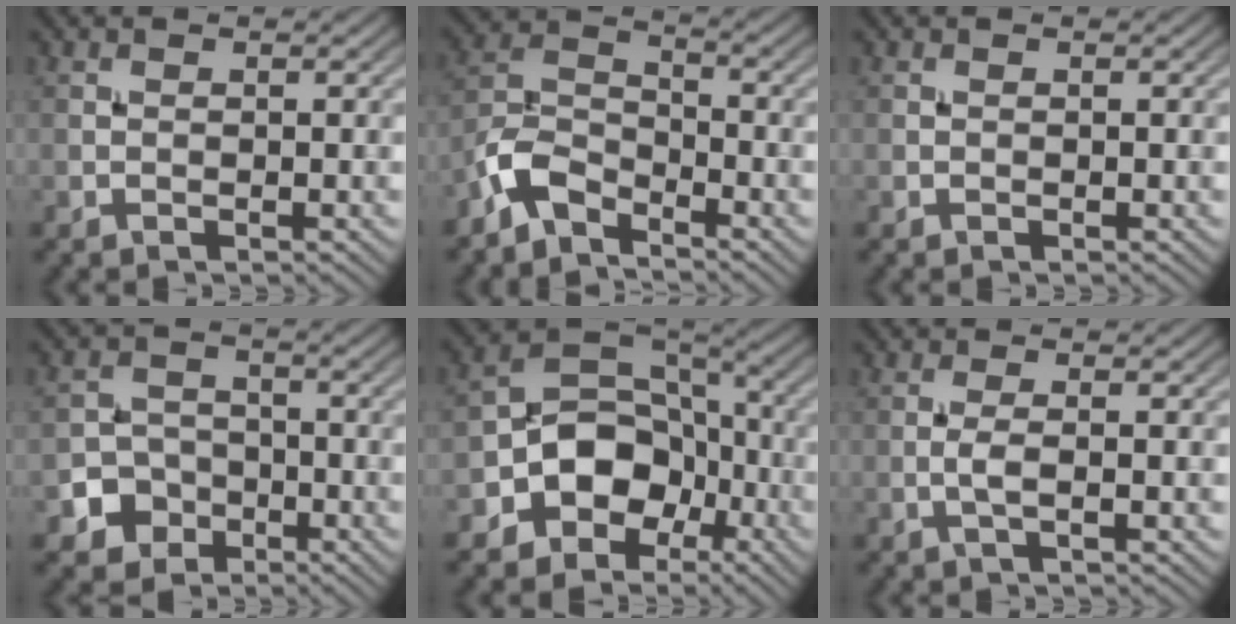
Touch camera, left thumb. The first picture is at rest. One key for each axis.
{"total": 5.9, "fx": -4.4, "fy": 2.5, "fz": 3.0, "tx": -0.065, "ty": 0.003, "tz": -0.107}
{"total": 0.0}
{"total": 4.4, "fx": -2.3, "fy": 3.5, "fz": 1.2, "tx": -0.014, "ty": -0.003, "tz": -0.050}
{"total": 10.9, "fx": -4.4, "fy": 8.0, "fz": 5.9, "tx": -0.103, "ty": -0.008, "tz": -0.093}
{"total": 1.8, "fx": -0.4, "fy": 0.2, "fz": 1.7, "tx": -0.038, "ty": 0.004, "tz": -0.013}